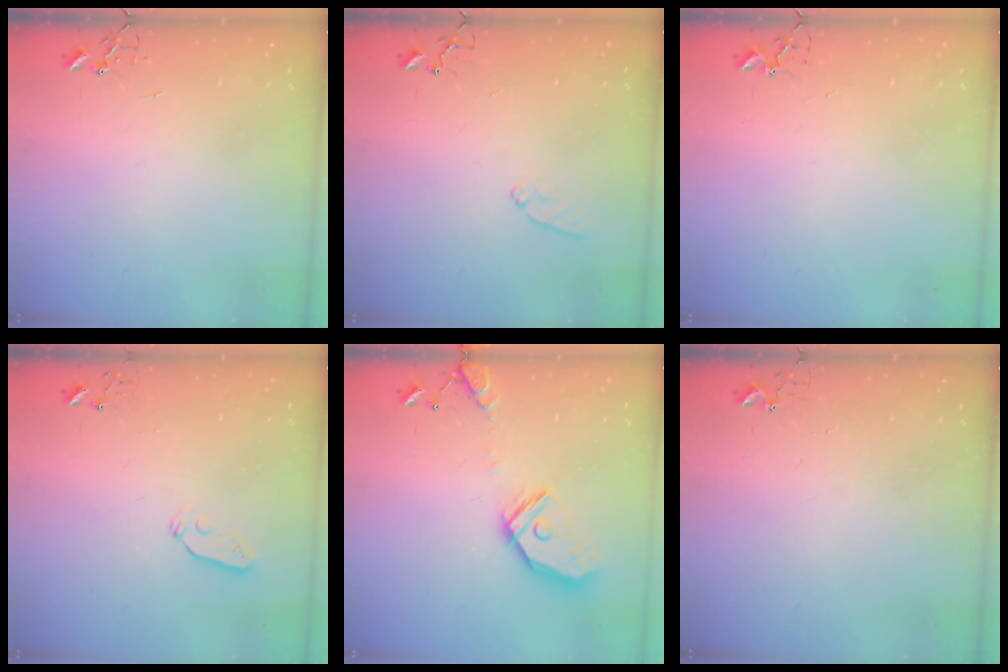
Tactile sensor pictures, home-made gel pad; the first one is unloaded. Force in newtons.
{"total": 6.4, "press": 6.4, "slide": 0.6}
{"total": 4.2, "press": 4.2, "slide": 0.7}
{"total": 4.6, "press": 4.6, "slide": 0.3}
{"total": 16.3, "press": 16.1, "slide": 2.4}
{"total": 2.7, "press": 2.7, "slide": 0.3}